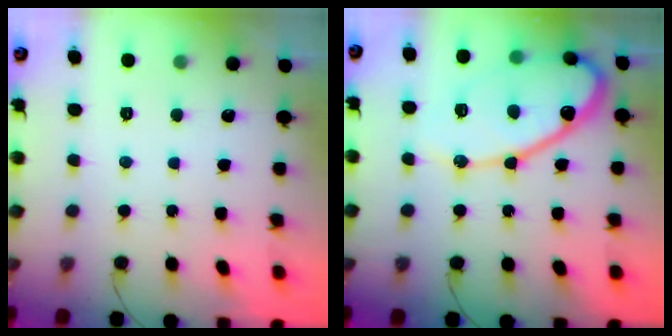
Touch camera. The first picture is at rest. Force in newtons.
{"total": 16.4, "press": 16.3, "slide": 1.4}